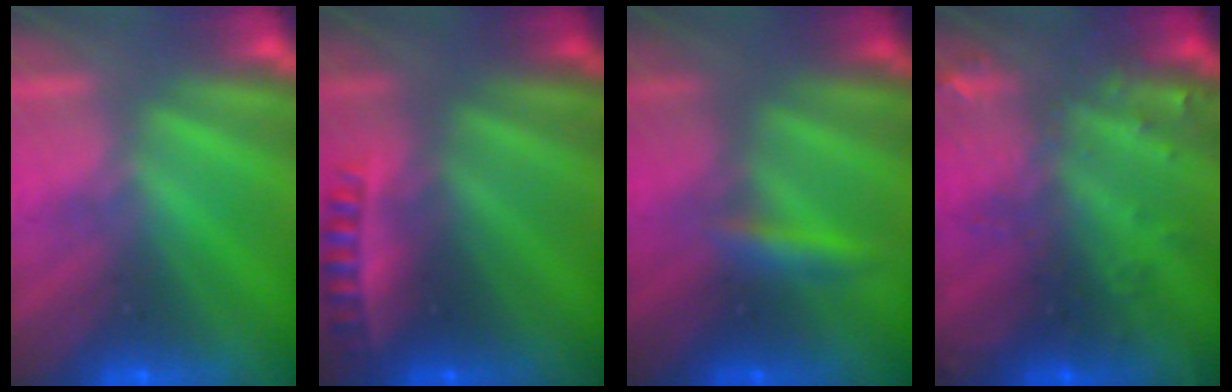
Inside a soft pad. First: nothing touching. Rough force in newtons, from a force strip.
{"total": 2.4}
{"total": 2.5}
{"total": 3.0}